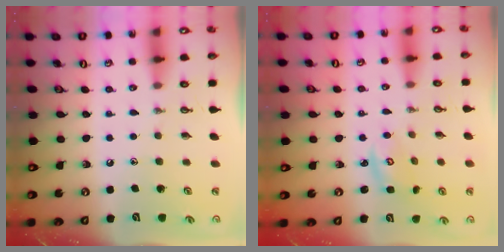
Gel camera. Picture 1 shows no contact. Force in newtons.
{"total": 2.9, "press": 2.9, "slide": 0.4}